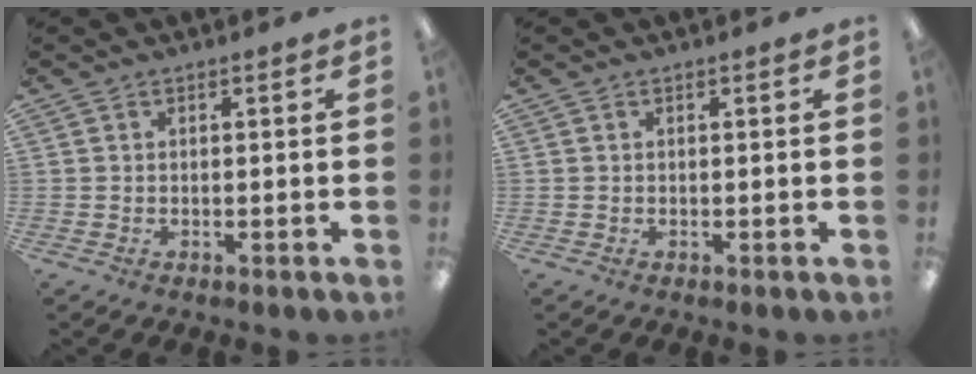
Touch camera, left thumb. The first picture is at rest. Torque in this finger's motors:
{"motor_torque": [-0.02, -0.02, 0.01, -0.06, 0.00]}